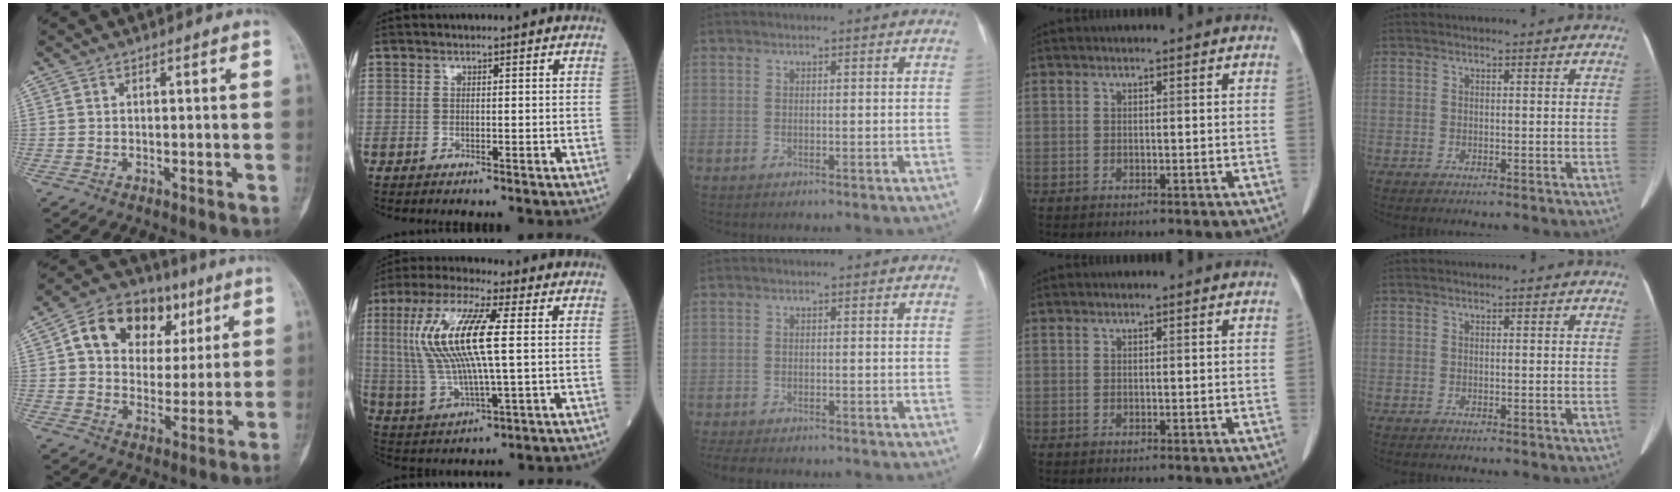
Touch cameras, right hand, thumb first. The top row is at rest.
{"thumb": {"total": 16.6, "force": [6.3, 12.2, 9.2], "torque": [-0.103, 0.009, 0.102]}, "index": {"total": 14.6, "force": [2.5, 2.3, 14.2], "torque": [-0.307, 0.012, 0.047]}, "middle": {"total": 5.2, "force": [-4.4, 1.5, 2.3], "torque": [-0.040, -0.011, -0.063]}}